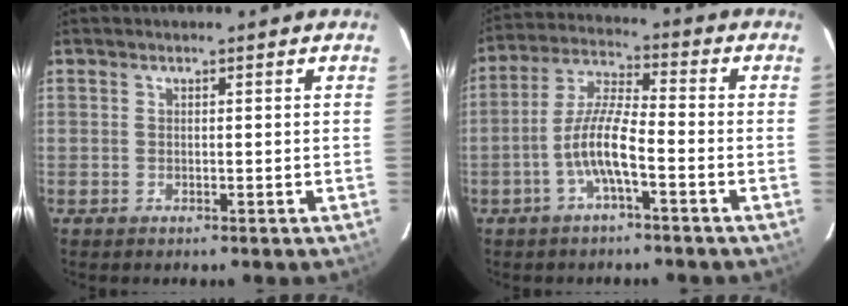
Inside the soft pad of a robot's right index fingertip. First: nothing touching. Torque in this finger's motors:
{"motor_torque": [1.39, -0.46, 0.81, 0.21]}